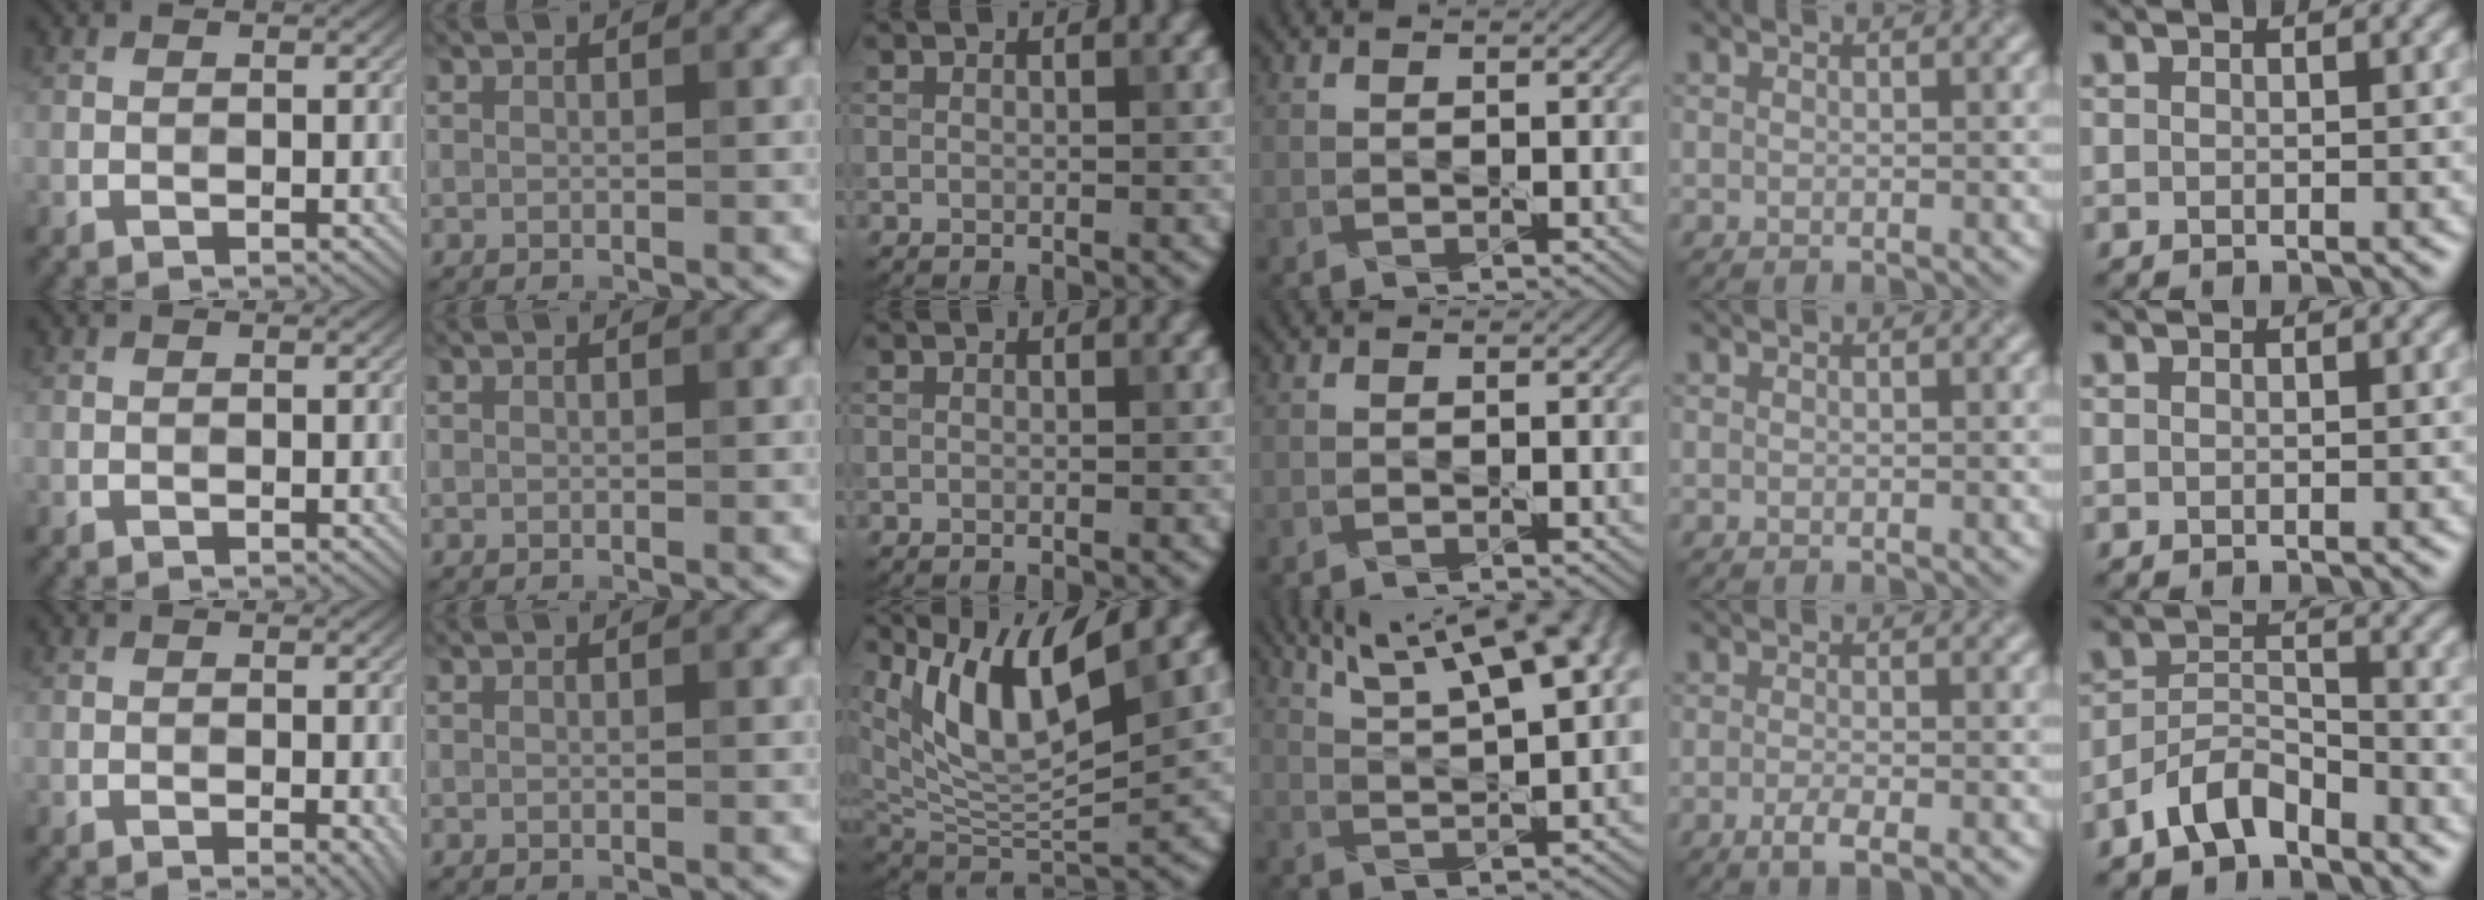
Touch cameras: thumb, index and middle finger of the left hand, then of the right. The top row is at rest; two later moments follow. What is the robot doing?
{"motion": "pour", "object": "sugar"}